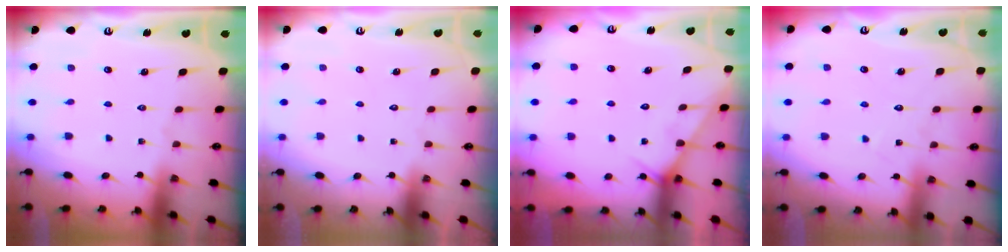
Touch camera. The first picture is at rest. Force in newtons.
{"total": 1.7, "press": 1.7, "slide": 0.1}
{"total": 7.2, "press": 7.2, "slide": 0.6}
{"total": 6.4, "press": 6.4, "slide": 0.4}